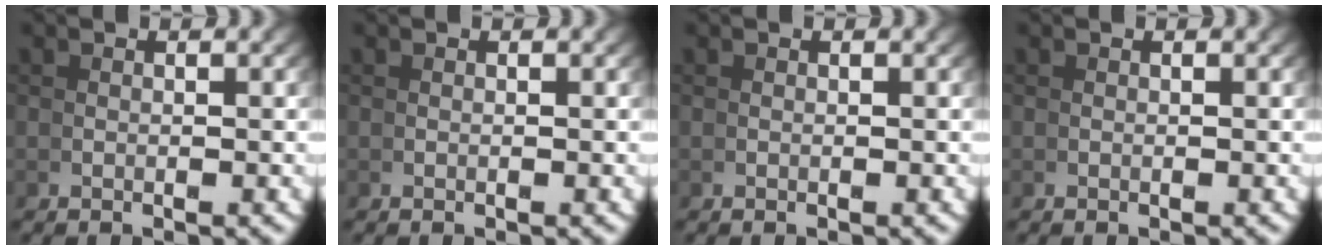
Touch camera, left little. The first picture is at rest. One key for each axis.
{"total": 0.0}
{"total": 0.0}
{"total": 0.0}